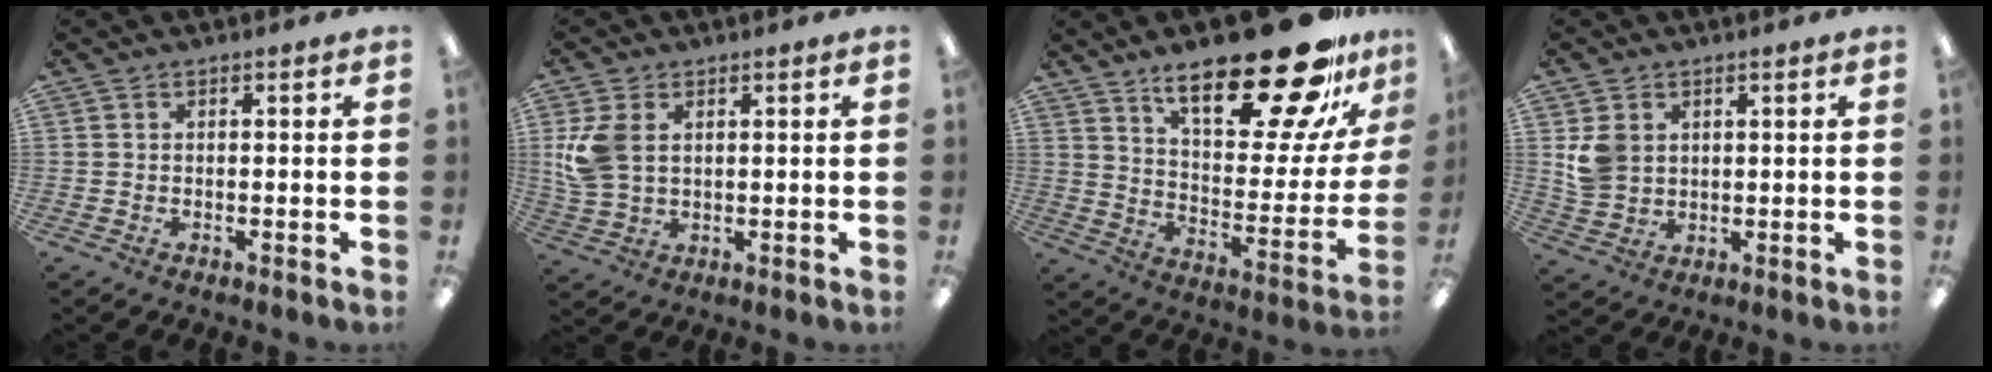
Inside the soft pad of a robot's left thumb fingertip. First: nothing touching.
{"total": 7.9, "force": [2.1, 5.5, 5.2], "torque": [-0.123, 0.005, 0.042]}
{"total": 28.0, "force": [19.5, 9.0, 18.0], "torque": [-0.247, -0.135, 0.315]}
{"total": 5.9, "force": [2.1, 5.0, 2.3], "torque": [-0.038, 0.006, 0.042]}